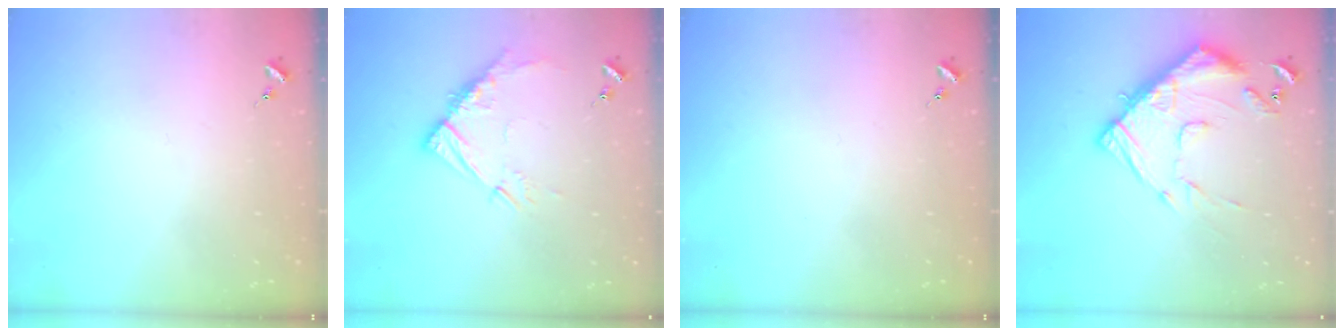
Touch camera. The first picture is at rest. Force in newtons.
{"total": 10.7, "press": 10.7, "slide": 0.9}
{"total": 0.0}
{"total": 16.6, "press": 16.6, "slide": 1.4}